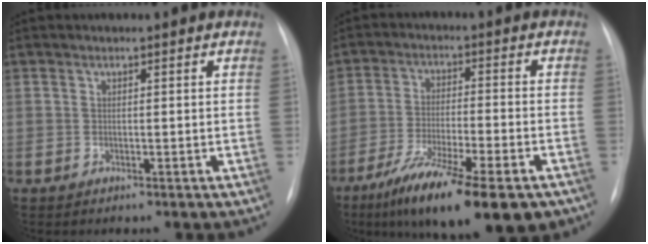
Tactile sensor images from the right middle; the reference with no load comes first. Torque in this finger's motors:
{"motor_torque": [1.22, -0.91, 0.32, 0.11]}